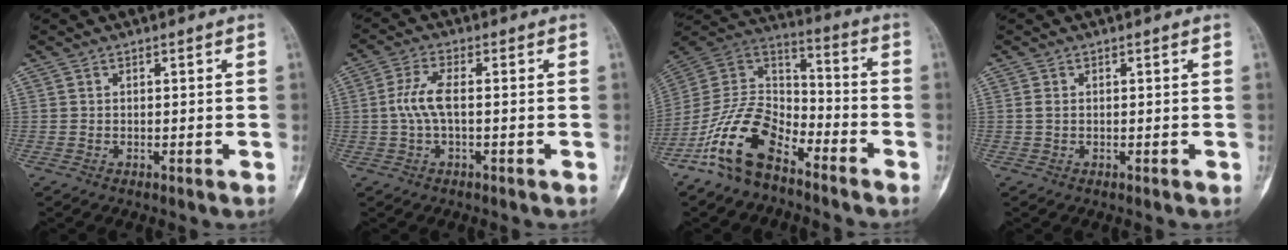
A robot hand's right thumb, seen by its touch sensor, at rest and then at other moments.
{"total": 5.5, "force": [-0.2, 2.0, 5.2], "torque": [-0.126, 0.013, -0.008]}
{"total": 15.8, "force": [-9.9, 8.2, 9.2], "torque": [-0.165, 0.080, -0.197]}
{"total": 0.9, "force": [0.1, 0.6, 0.7], "torque": [-0.018, -0.001, 0.000]}